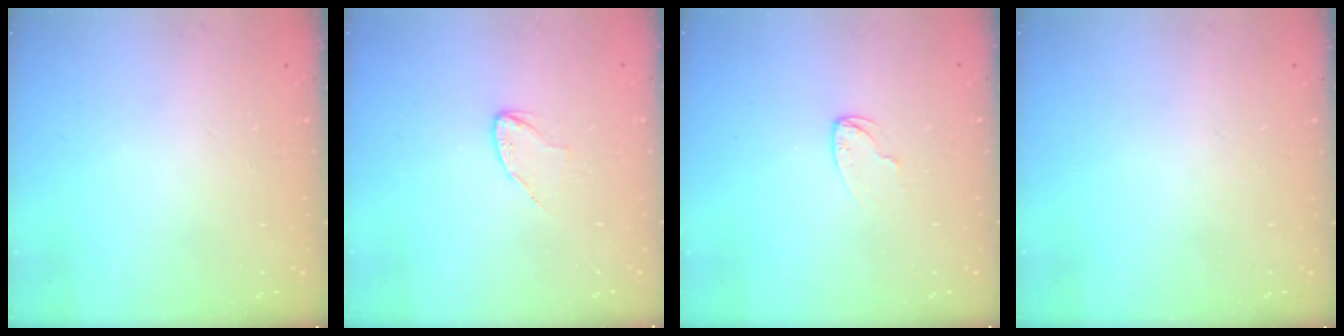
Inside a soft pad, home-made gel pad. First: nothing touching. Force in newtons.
{"total": 3.8, "press": 3.8, "slide": 0.4}
{"total": 4.6, "press": 4.6, "slide": 0.5}
{"total": 0.0}